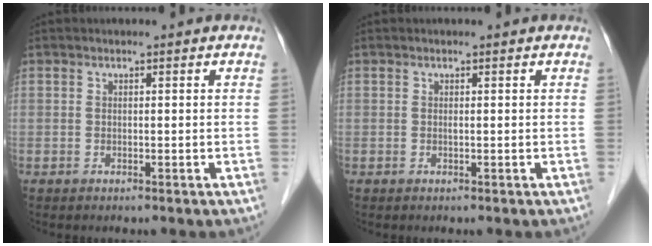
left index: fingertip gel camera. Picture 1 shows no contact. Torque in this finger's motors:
{"motor_torque": [-0.14, 0.18, -0.01, -0.01]}